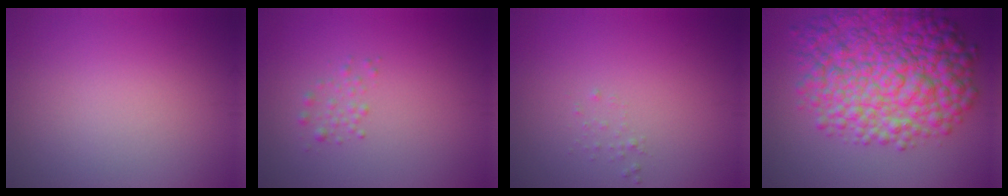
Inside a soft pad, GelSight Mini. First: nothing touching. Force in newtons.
{"total": 1.5, "press": 1.5, "slide": 0.0}
{"total": 0.5, "press": 0.5, "slide": 0.1}
{"total": 11.2, "press": 11.2, "slide": 0.3}